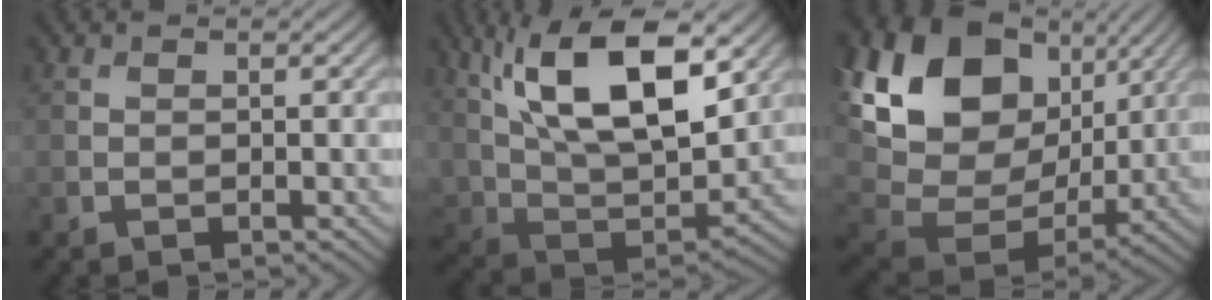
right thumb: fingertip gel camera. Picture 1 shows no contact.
{"total": 17.2, "force": [8.1, 7.9, 12.9], "torque": [-0.260, 0.003, 0.137]}
{"total": 20.6, "force": [7.7, 14.7, 12.1], "torque": [-0.293, 0.036, 0.159]}